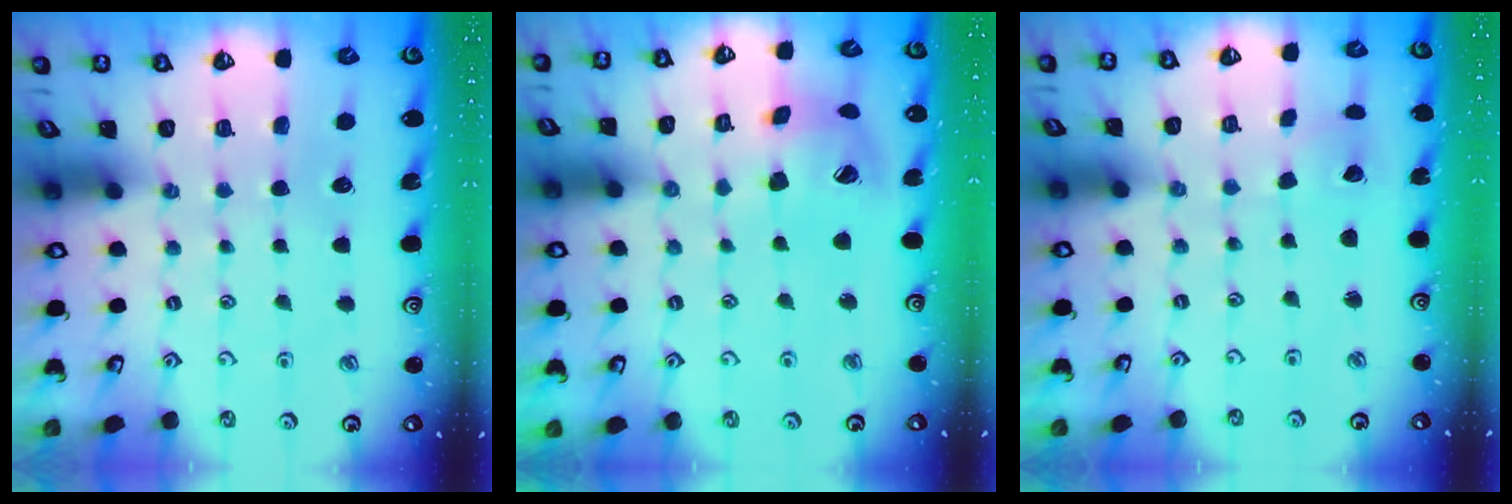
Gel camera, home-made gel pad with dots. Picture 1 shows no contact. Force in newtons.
{"total": 14.5, "press": 14.4, "slide": 2.1}
{"total": 2.5, "press": 2.5, "slide": 0.2}